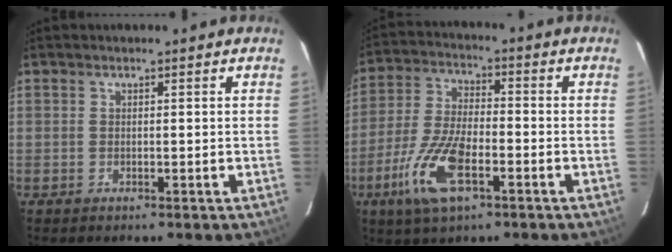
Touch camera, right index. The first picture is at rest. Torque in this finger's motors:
{"motor_torque": [1.19, -0.95, 0.58, 0.08]}